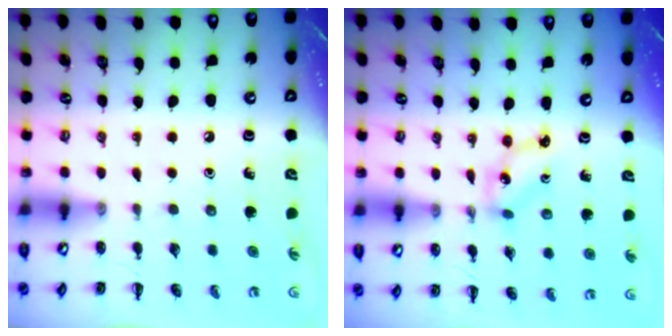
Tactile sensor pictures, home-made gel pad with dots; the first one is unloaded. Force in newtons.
{"total": 3.1, "press": 3.0, "slide": 0.9}